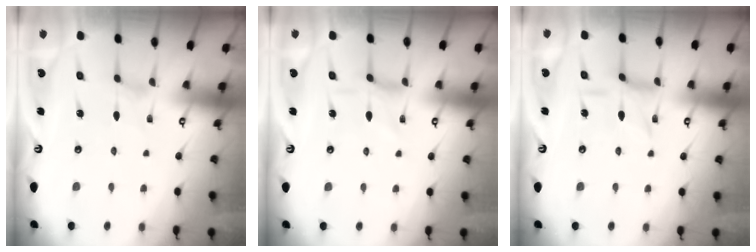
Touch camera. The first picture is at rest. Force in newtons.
{"total": 0.9, "press": 0.8, "slide": 0.4}
{"total": 1.6, "press": 1.6, "slide": 0.5}